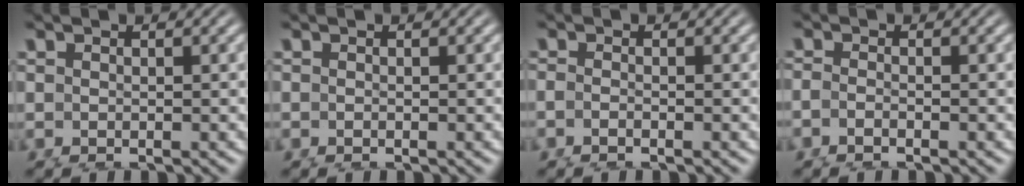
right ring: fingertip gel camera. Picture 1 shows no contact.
{"total": 0.0}
{"total": 1.1, "force": [-0.6, 0.6, 0.7], "torque": [-0.021, -0.006, -0.007]}
{"total": 1.7, "force": [-0.9, 1.1, 0.9], "torque": [-0.031, -0.010, -0.010]}